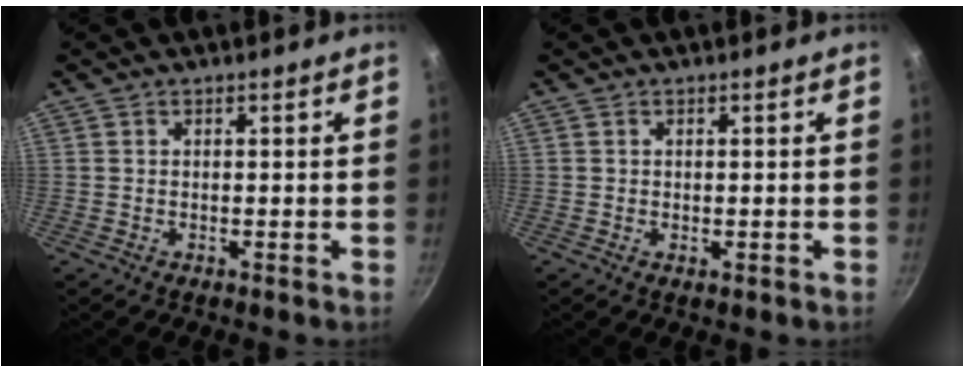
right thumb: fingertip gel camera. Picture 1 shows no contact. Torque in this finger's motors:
{"motor_torque": [-0.36, -0.01, -0.30, -0.10, 0.01]}